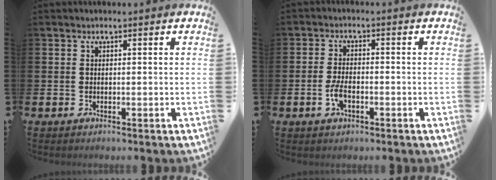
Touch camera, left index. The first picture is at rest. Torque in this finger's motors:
{"motor_torque": [0.76, 0.16, 0.13, 0.13]}